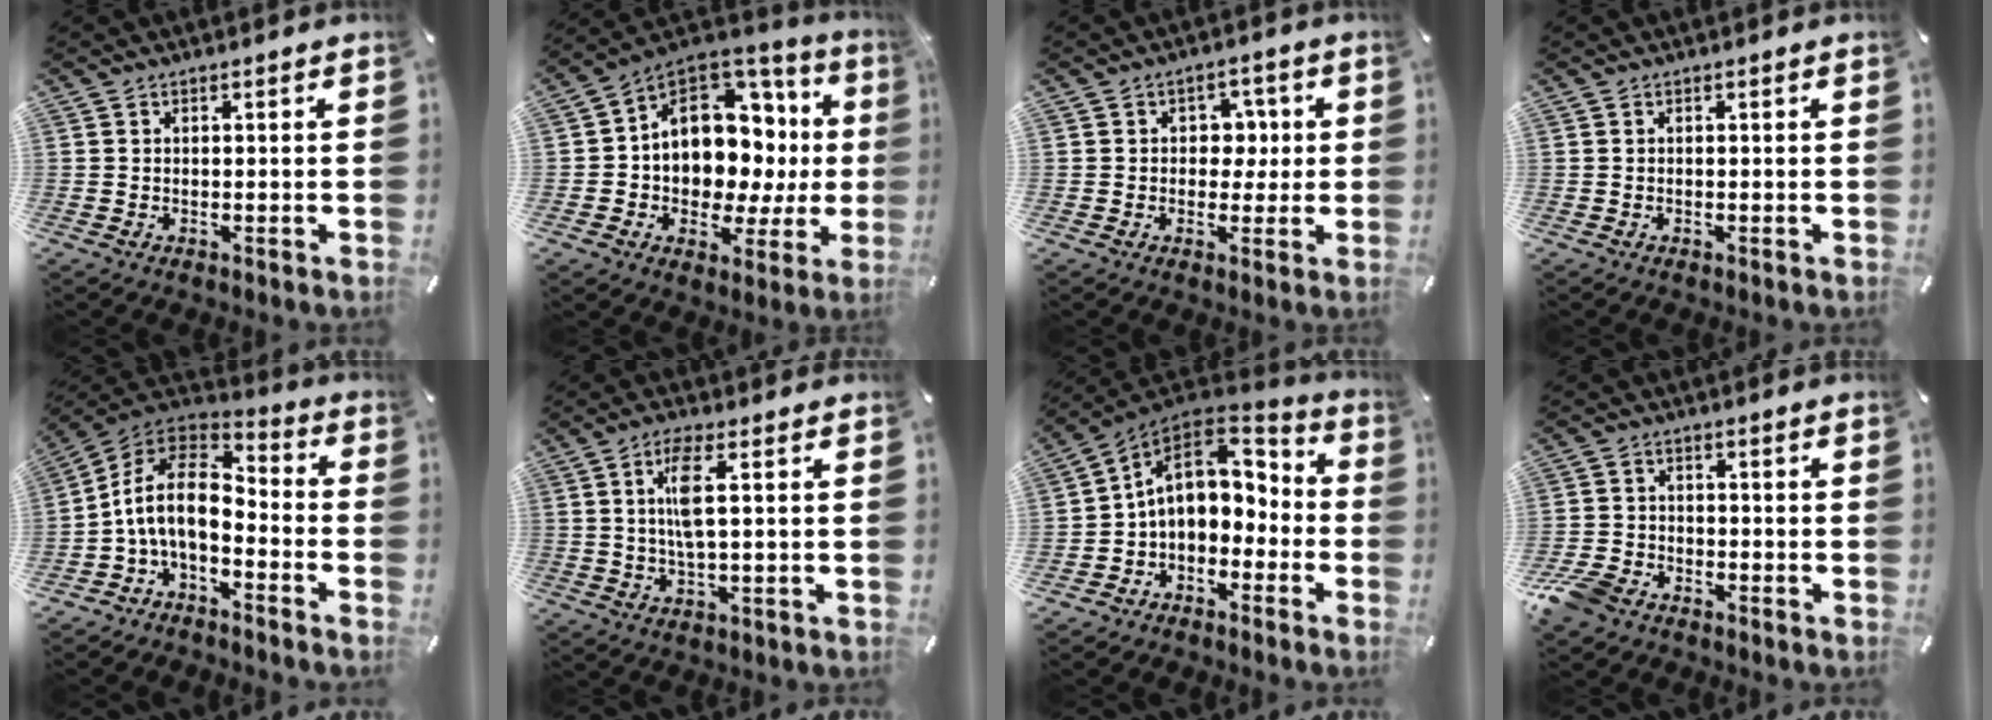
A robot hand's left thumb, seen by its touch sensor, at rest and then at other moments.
{"total": 13.3, "force": [2.7, 10.6, 7.5], "torque": [-0.108, -0.040, 0.052]}
{"total": 6.5, "force": [0.6, 5.5, 3.5], "torque": [-0.046, 0.005, 0.005]}
{"total": 0.0}
{"total": 12.3, "force": [-2.7, 6.9, 9.7], "torque": [-0.207, 0.008, -0.052]}
{"total": 6.8, "force": [1.2, 1.7, 6.4], "torque": [-0.141, -0.001, 0.014]}
{"total": 12.6, "force": [1.2, 9.4, 8.3], "torque": [-0.124, -0.002, 0.024]}
{"total": 6.6, "force": [-4.9, 3.7, 2.5], "torque": [-0.063, 0.018, -0.098]}